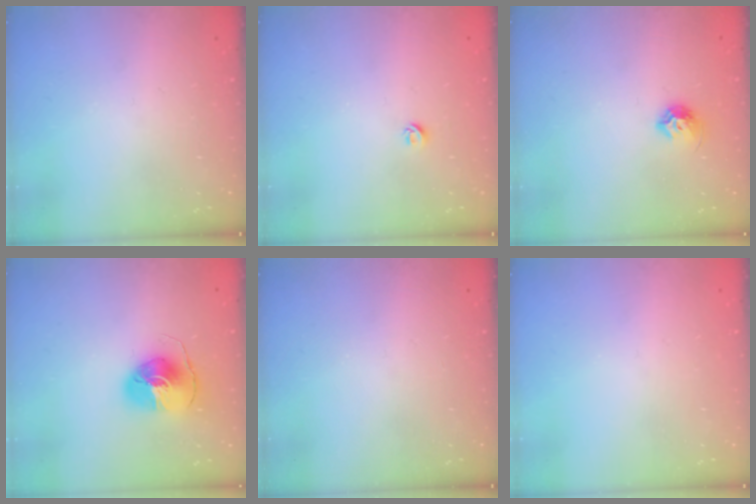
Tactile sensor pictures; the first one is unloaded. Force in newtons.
{"total": 3.9, "press": 3.8, "slide": 0.3}
{"total": 7.0, "press": 7.0, "slide": 0.8}
{"total": 8.2, "press": 8.1, "slide": 1.0}
{"total": 0.0}
{"total": 0.0}